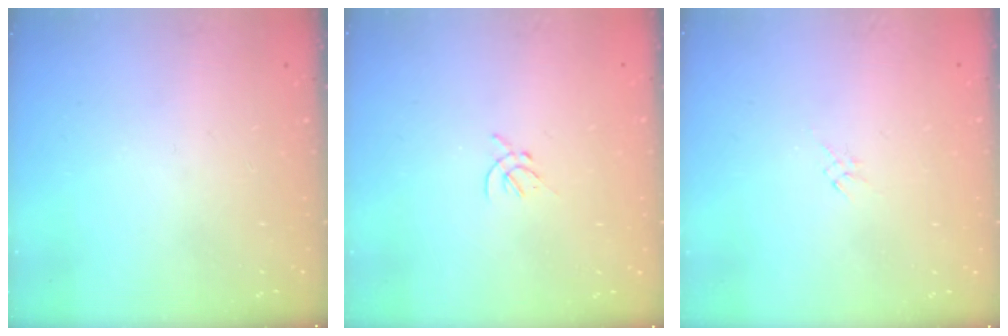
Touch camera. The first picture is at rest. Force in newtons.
{"total": 1.4, "press": 1.3, "slide": 0.5}
{"total": 3.1, "press": 3.0, "slide": 0.7}